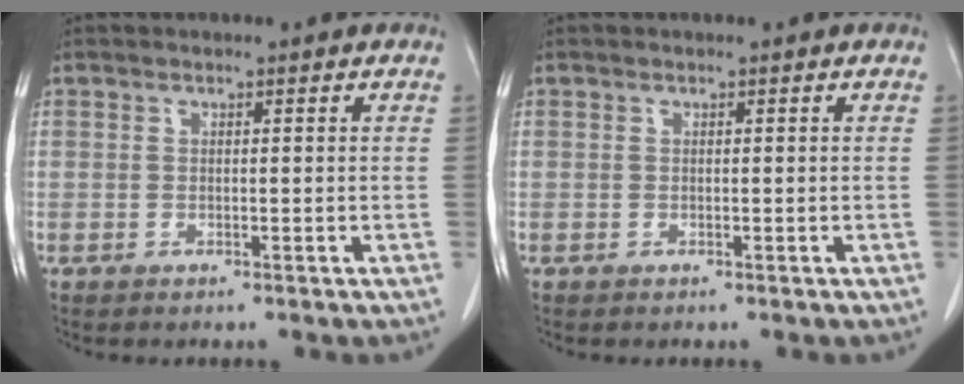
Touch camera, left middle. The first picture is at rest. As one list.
[{"total": 0.0}]